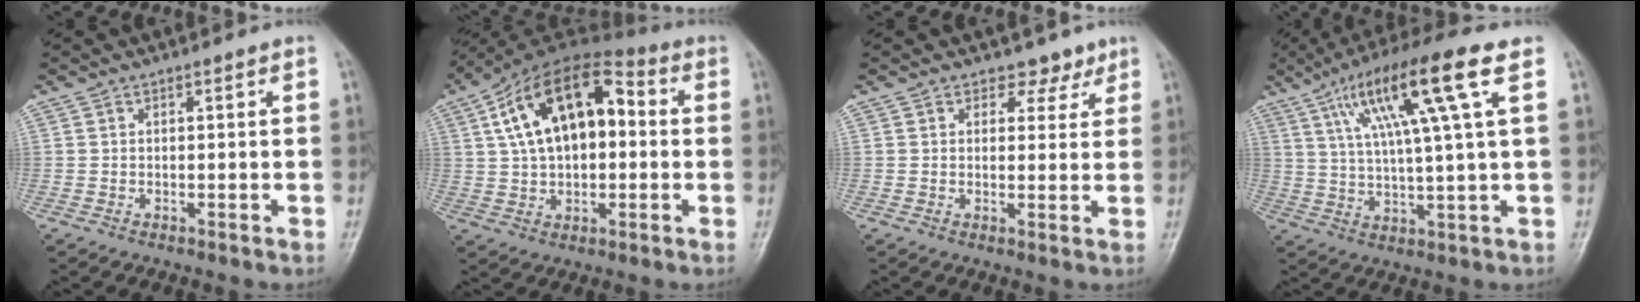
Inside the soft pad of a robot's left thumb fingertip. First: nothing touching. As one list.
[{"total": 18.3, "force": [3.4, 10.5, 14.6], "torque": [-0.227, 0.031, 0.047]}, {"total": 3.4, "force": [2.5, 2.4, 0.4], "torque": [0.023, -0.013, 0.030]}, {"total": 15.2, "force": [6.2, 1.0, 13.8], "torque": [-0.256, 0.000, 0.105]}]